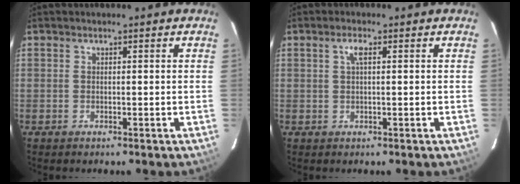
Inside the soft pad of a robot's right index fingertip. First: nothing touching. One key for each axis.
{"total": 1.8, "fx": 0.6, "fy": 0.4, "fz": 1.7, "tx": -0.034, "ty": 0.005, "tz": 0.009}